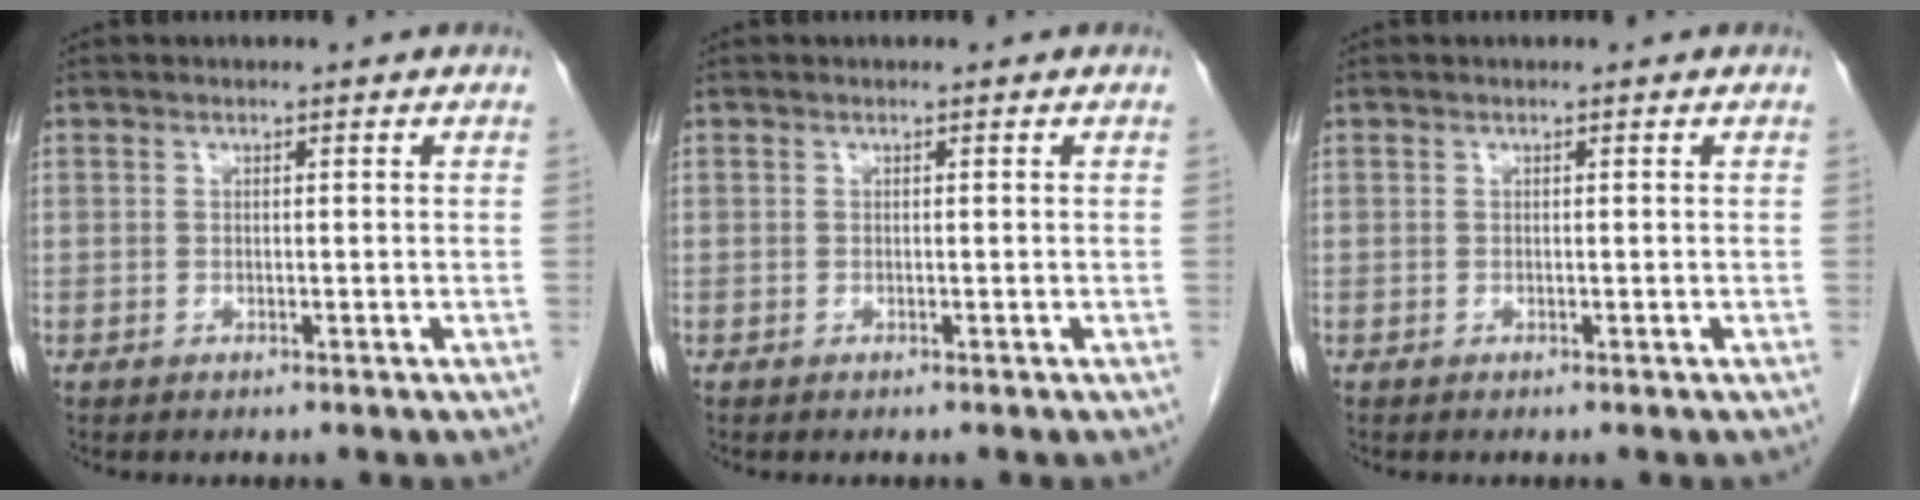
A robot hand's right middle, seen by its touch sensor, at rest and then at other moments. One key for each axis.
{"total": 0.0}
{"total": 0.0}